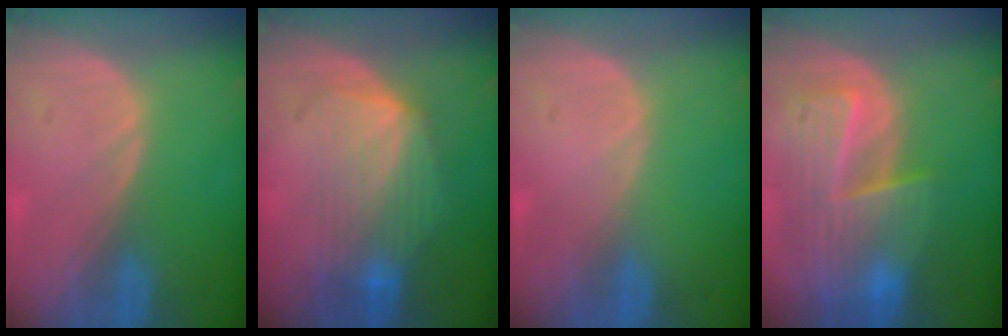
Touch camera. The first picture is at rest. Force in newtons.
{"total": 7.3, "press": 7.2, "slide": 1.3}
{"total": 0.0}
{"total": 10.0, "press": 8.6, "slide": 5.0}